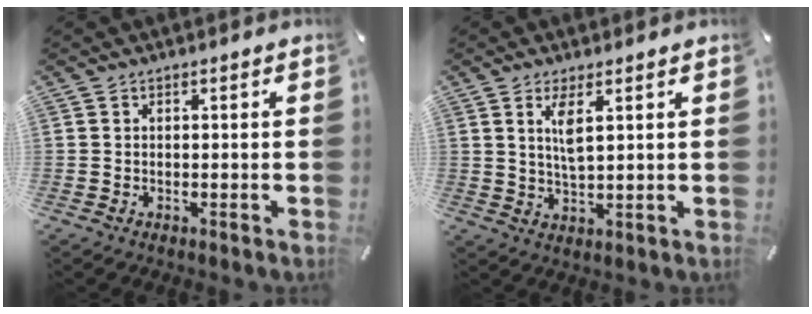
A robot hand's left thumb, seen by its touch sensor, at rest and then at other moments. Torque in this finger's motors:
{"motor_torque": [1.03, 0.38, 0.42, -0.49, 0.07]}